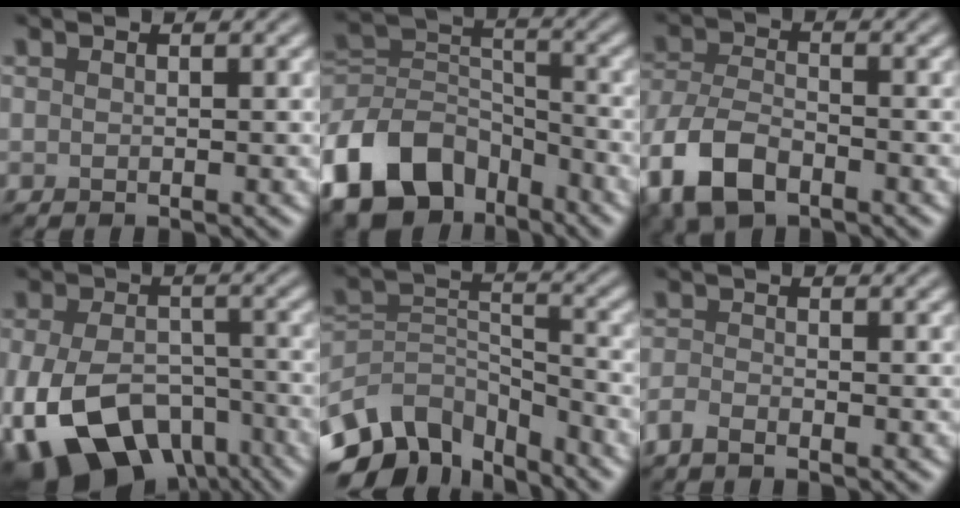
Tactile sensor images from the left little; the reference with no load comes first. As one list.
[{"total": 10.5, "force": [-6.4, 6.6, 5.2], "torque": [-0.096, 0.001, -0.137]}, {"total": 6.9, "force": [-4.0, 3.6, 4.3], "torque": [-0.096, -0.008, -0.083]}, {"total": 13.3, "force": [-6.9, 8.1, 7.9], "torque": [-0.155, -0.044, -0.108]}, {"total": 8.7, "force": [-6.1, 4.8, 3.9], "torque": [-0.074, -0.007, -0.120]}, {"total": 1.5, "force": [-1.3, 0.3, 0.7], "torque": [-0.017, -0.005, -0.033]}]